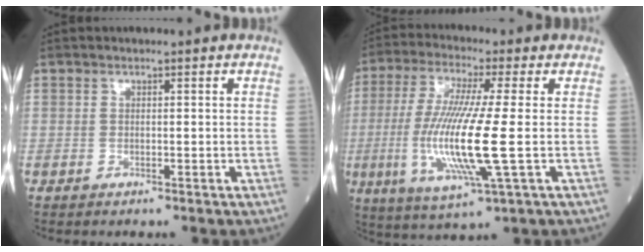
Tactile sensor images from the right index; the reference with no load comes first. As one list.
[{"total": 14.7, "force": [-1.9, 0.5, 14.6], "torque": [-0.308, -0.019, -0.040]}]